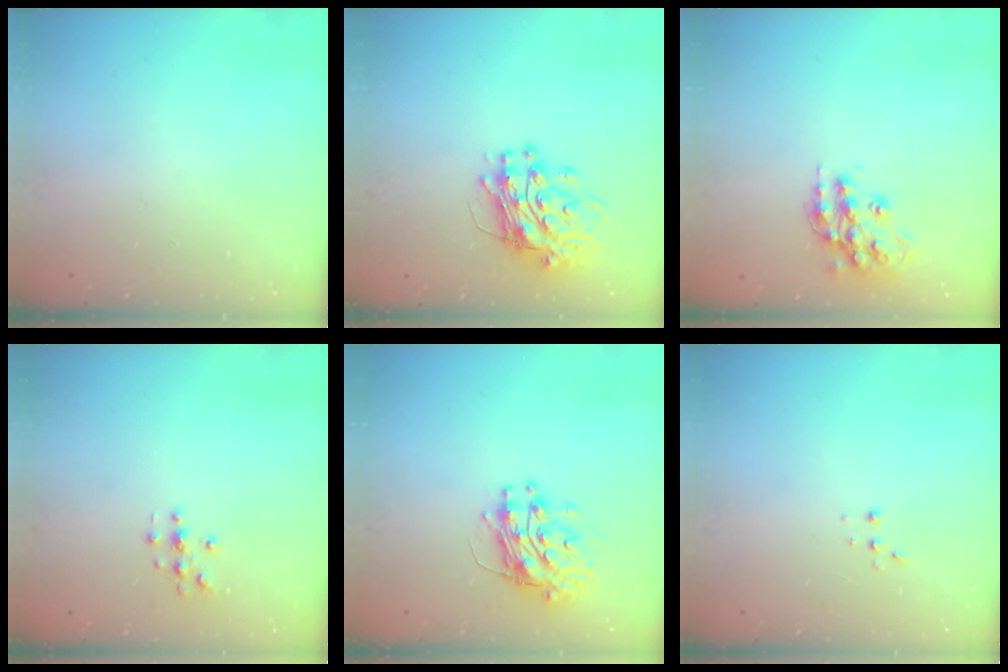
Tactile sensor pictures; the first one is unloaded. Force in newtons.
{"total": 13.1, "press": 13.1, "slide": 1.3}
{"total": 15.0, "press": 15.0, "slide": 1.2}
{"total": 2.9, "press": 2.9, "slide": 0.3}
{"total": 11.4, "press": 11.3, "slide": 1.1}
{"total": 2.2, "press": 2.2, "slide": 0.5}